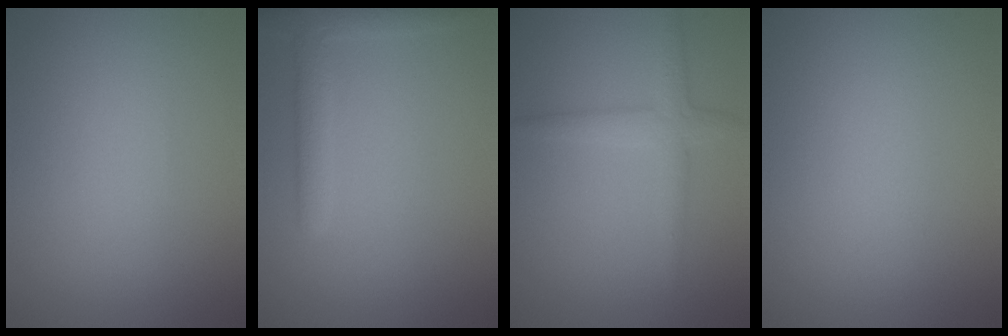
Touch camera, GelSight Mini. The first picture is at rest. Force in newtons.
{"total": 2.6, "press": 2.5, "slide": 0.2}
{"total": 2.5, "press": 2.5, "slide": 0.1}
{"total": 0.0}